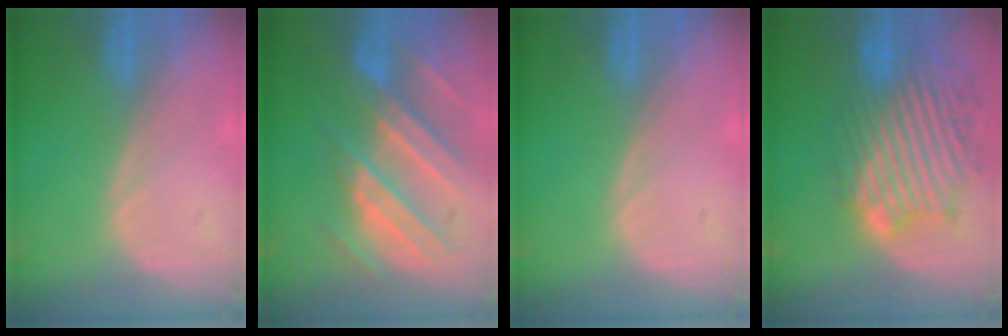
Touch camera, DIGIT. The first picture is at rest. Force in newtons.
{"total": 10.5, "press": 9.3, "slide": 4.9}
{"total": 0.0}
{"total": 13.3, "press": 11.7, "slide": 6.3}